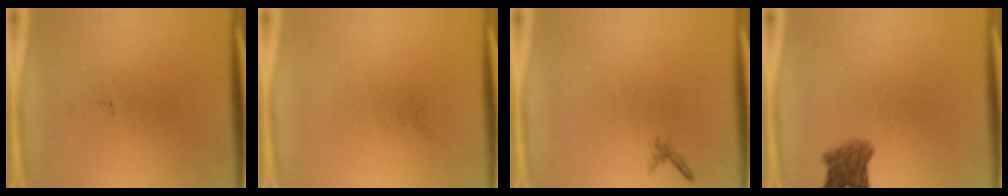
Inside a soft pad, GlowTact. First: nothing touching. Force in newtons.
{"total": 0.0}
{"total": 0.6}
{"total": 4.3}